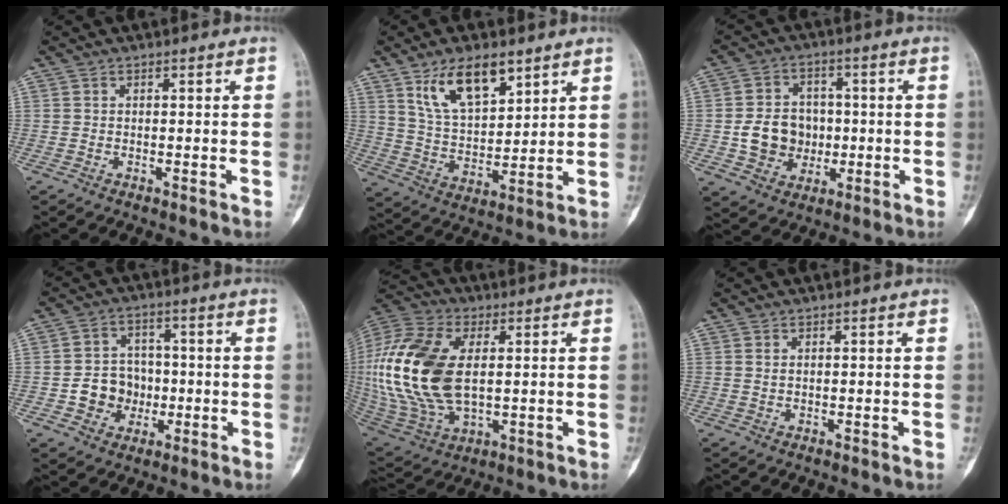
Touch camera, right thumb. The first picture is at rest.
{"total": 12.5, "force": [7.4, 5.7, 8.3], "torque": [-0.129, -0.038, 0.148]}
{"total": 10.0, "force": [-0.9, 8.6, 5.0], "torque": [-0.054, 0.013, -0.011]}
{"total": 8.2, "force": [-1.6, 7.2, 3.4], "torque": [-0.022, 0.020, -0.026]}
{"total": 23.2, "force": [1.9, 13.2, 19.0], "torque": [-0.413, -0.009, 0.041]}
{"total": 0.7, "force": [0.3, 0.4, 0.5], "torque": [-0.012, 0.002, 0.008]}